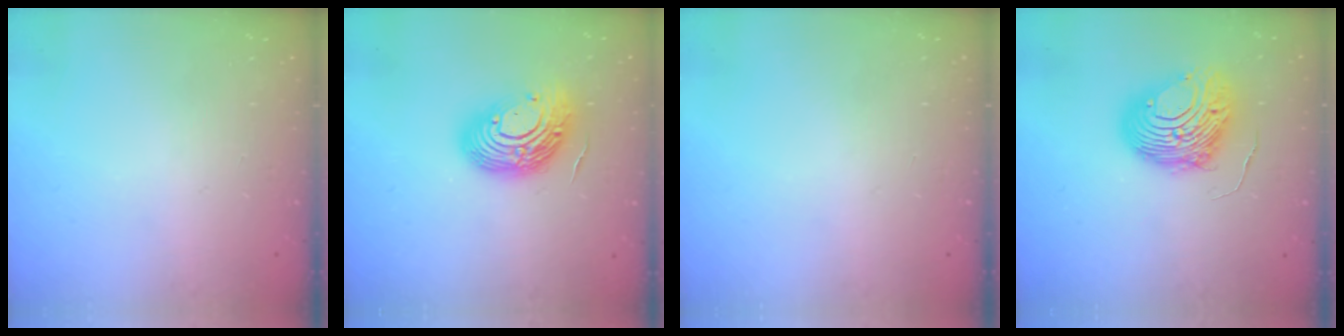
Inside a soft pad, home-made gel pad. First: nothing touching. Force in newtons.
{"total": 14.6, "press": 14.5, "slide": 1.7}
{"total": 0.0}
{"total": 10.9, "press": 10.8, "slide": 1.3}